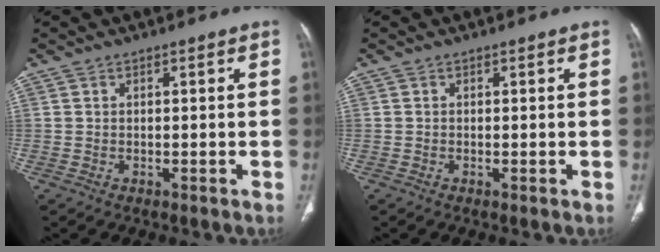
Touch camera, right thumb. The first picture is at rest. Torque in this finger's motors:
{"motor_torque": [0.28, -0.43, -0.04, 0.24, 0.03]}